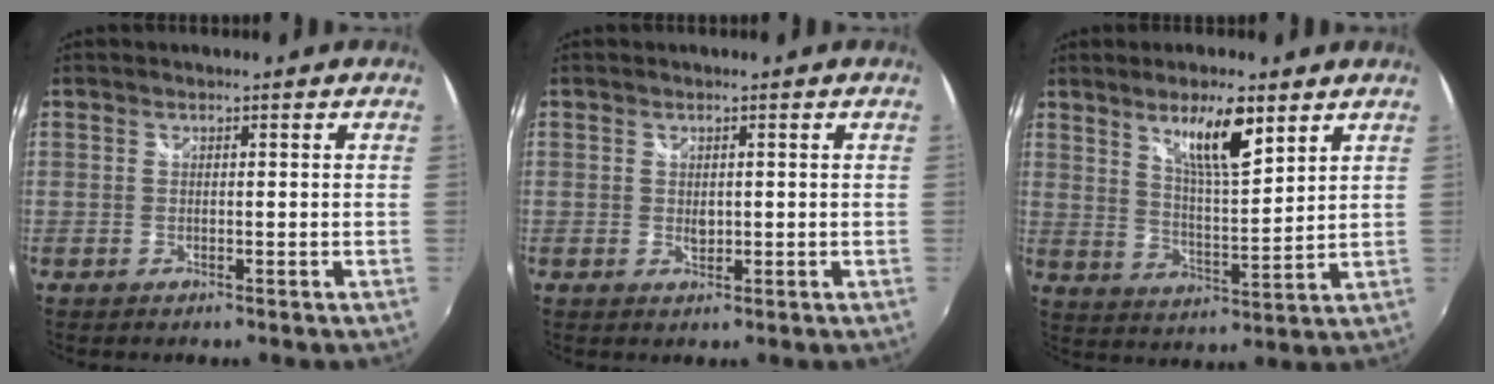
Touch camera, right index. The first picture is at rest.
{"total": 1.3, "force": [0.1, 1.0, 0.8], "torque": [-0.011, -0.001, 0.003]}
{"total": 9.9, "force": [6.1, 2.0, 7.5], "torque": [-0.122, -0.003, 0.109]}